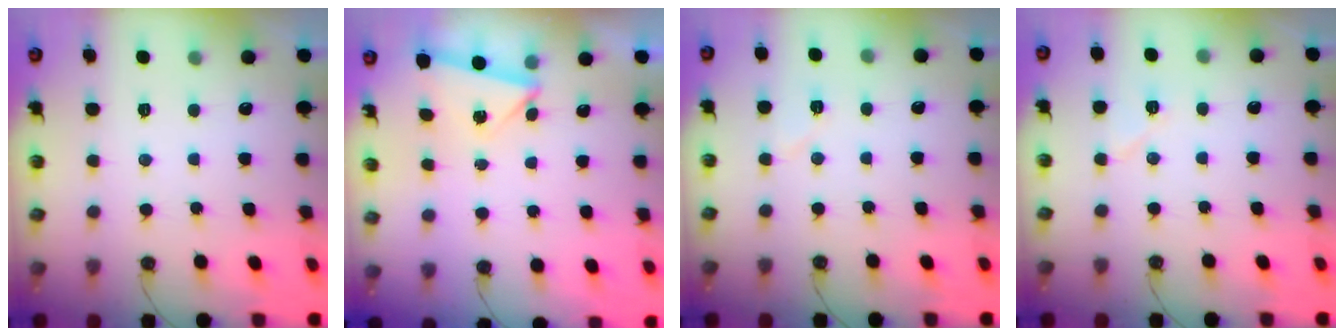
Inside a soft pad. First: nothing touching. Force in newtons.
{"total": 2.9, "press": 2.7, "slide": 1.2}
{"total": 5.3, "press": 5.2, "slide": 0.9}
{"total": 5.3, "press": 5.1, "slide": 1.5}